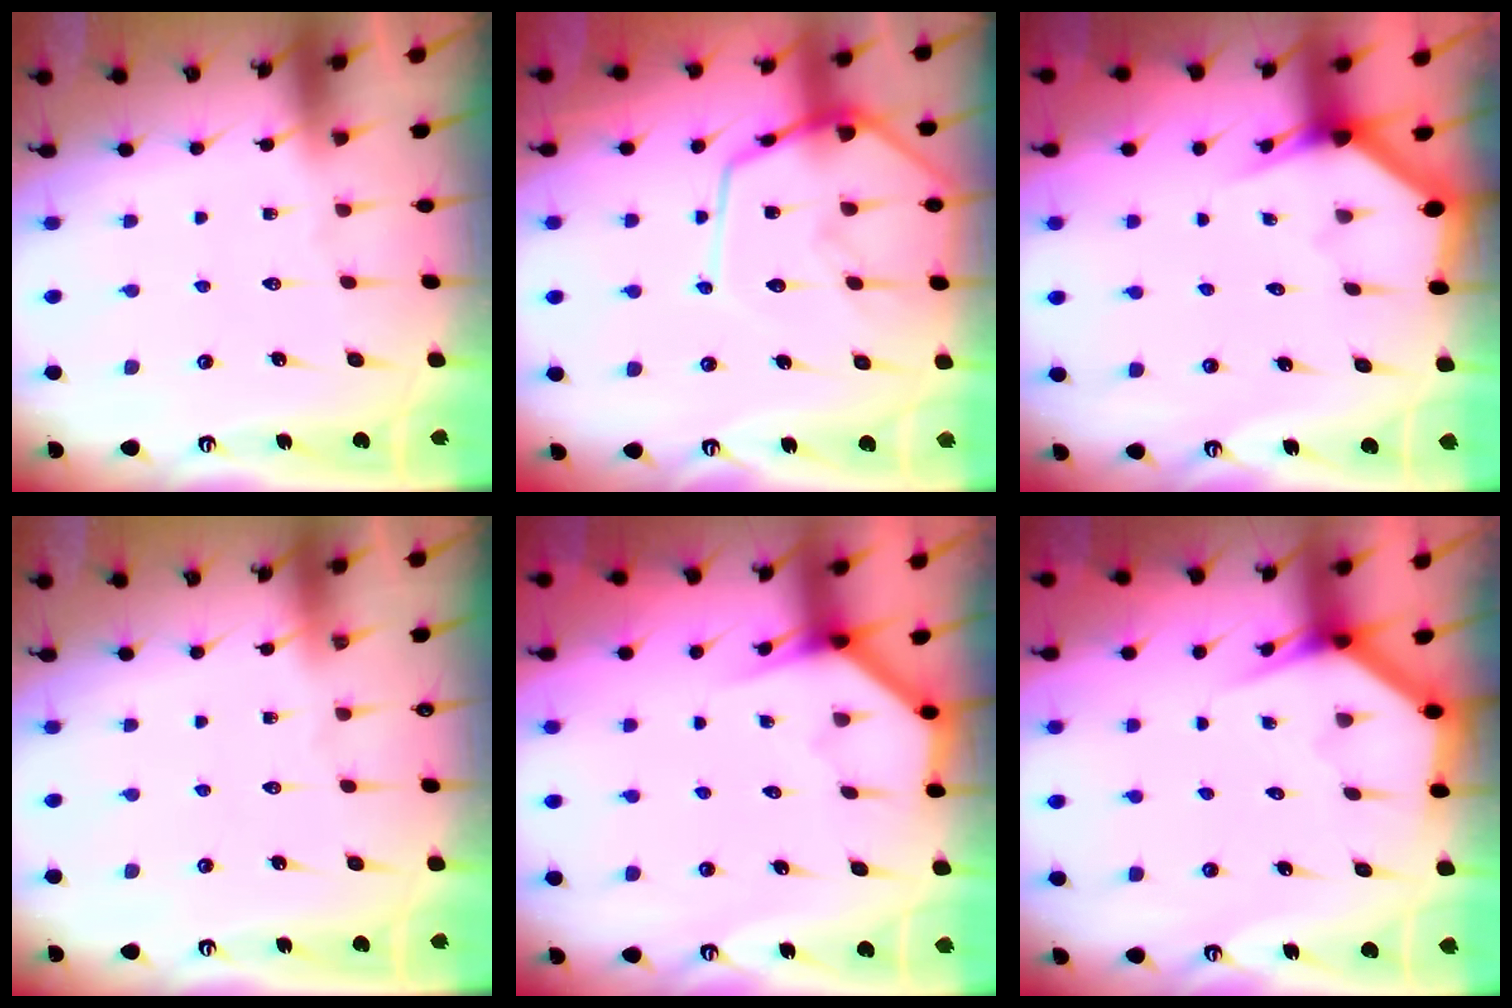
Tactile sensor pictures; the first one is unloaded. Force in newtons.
{"total": 15.0, "press": 15.0, "slide": 1.3}
{"total": 2.8, "press": 2.8, "slide": 0.1}
{"total": 0.0}
{"total": 3.9, "press": 3.9, "slide": 0.3}
{"total": 3.4, "press": 3.4, "slide": 0.3}